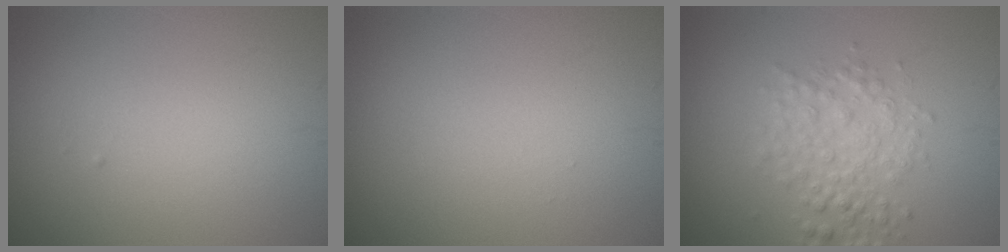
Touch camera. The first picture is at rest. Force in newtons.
{"total": 0.0}
{"total": 3.2, "press": 3.2, "slide": 0.1}